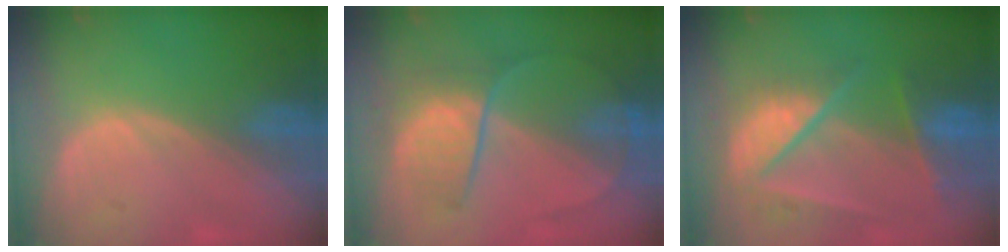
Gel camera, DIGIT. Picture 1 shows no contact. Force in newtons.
{"total": 6.9, "press": 6.6, "slide": 2.0}
{"total": 9.8, "press": 8.3, "slide": 5.2}